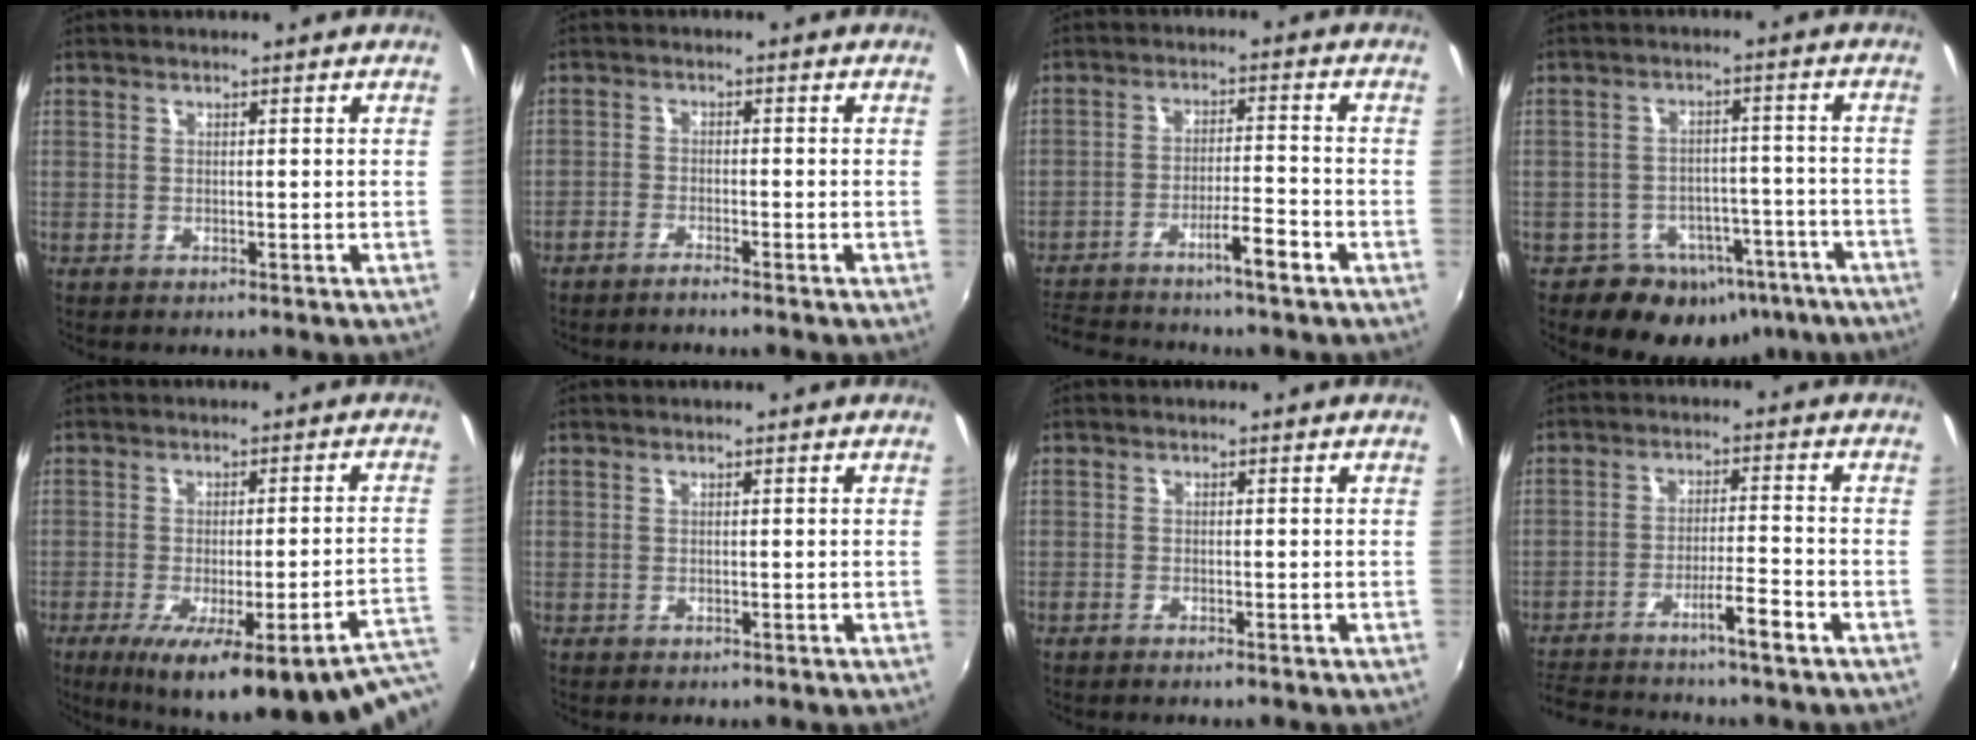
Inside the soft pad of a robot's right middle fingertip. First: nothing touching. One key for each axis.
{"total": 2.4, "fx": -2.3, "fy": 0.1, "fz": 1.0, "tx": -0.036, "ty": -0.004, "tz": -0.047}
{"total": 8.0, "fx": -6.6, "fy": 0.1, "fz": 4.5, "tx": -0.092, "ty": 0.014, "tz": -0.114}
{"total": 13.5, "fx": -8.9, "fy": 9.2, "fz": 4.1, "tx": -0.076, "ty": 0.025, "tz": -0.094}
{"total": 24.5, "fx": -16.5, "fy": 4.2, "fz": 17.6, "tx": -0.223, "ty": -0.046, "tz": -0.212}
{"total": 0.0}
{"total": 1.0, "fx": -0.9, "fy": 0.1, "fz": 0.4, "tx": -0.012, "ty": -0.003, "tz": -0.020}
{"total": 7.7, "fx": -6.4, "fy": -0.5, "fz": 4.2, "tx": -0.091, "ty": 0.010, "tz": -0.112}